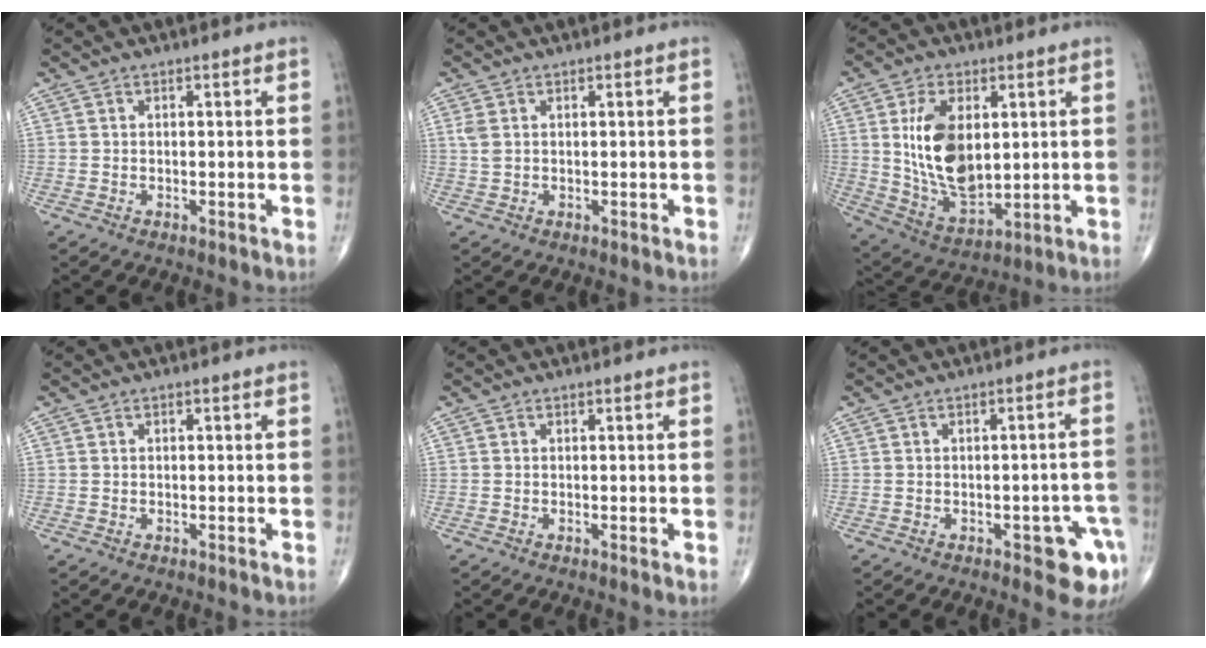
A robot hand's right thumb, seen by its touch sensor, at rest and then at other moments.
{"total": 1.9, "force": [0.6, 1.2, 1.4], "torque": [-0.039, 0.006, 0.018]}
{"total": 15.5, "force": [2.6, 8.9, 12.5], "torque": [-0.212, -0.020, 0.063]}
{"total": 0.0}
{"total": 0.6, "force": [0.0, 0.0, 0.6], "torque": [-0.015, -0.003, -0.003]}
{"total": 7.9, "force": [-3.5, 3.2, 6.4], "torque": [-0.046, 0.017, -0.038]}